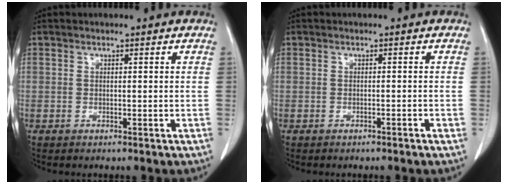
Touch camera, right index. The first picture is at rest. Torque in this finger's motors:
{"motor_torque": [-0.15, 0.10, 0.03, -0.01]}